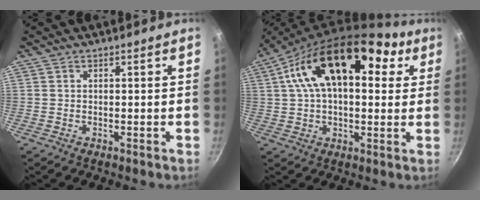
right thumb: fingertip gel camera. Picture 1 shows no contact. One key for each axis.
{"total": 18.7, "fx": 5.9, "fy": 10.8, "fz": 14.1, "tx": -0.205, "ty": 0.012, "tz": 0.075}